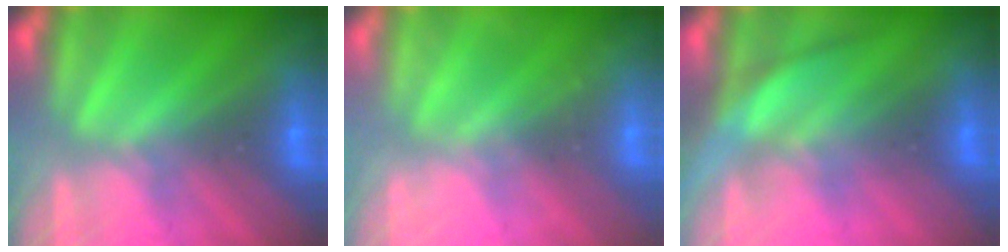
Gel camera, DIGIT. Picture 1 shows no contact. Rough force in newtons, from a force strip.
{"total": 2.0}
{"total": 3.4}